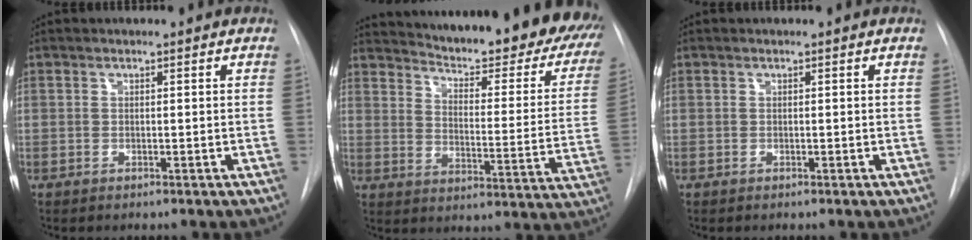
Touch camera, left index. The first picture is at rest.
{"total": 30.0, "force": [26.1, 5.8, 13.7], "torque": [-0.198, -0.111, 0.308]}
{"total": 0.0}